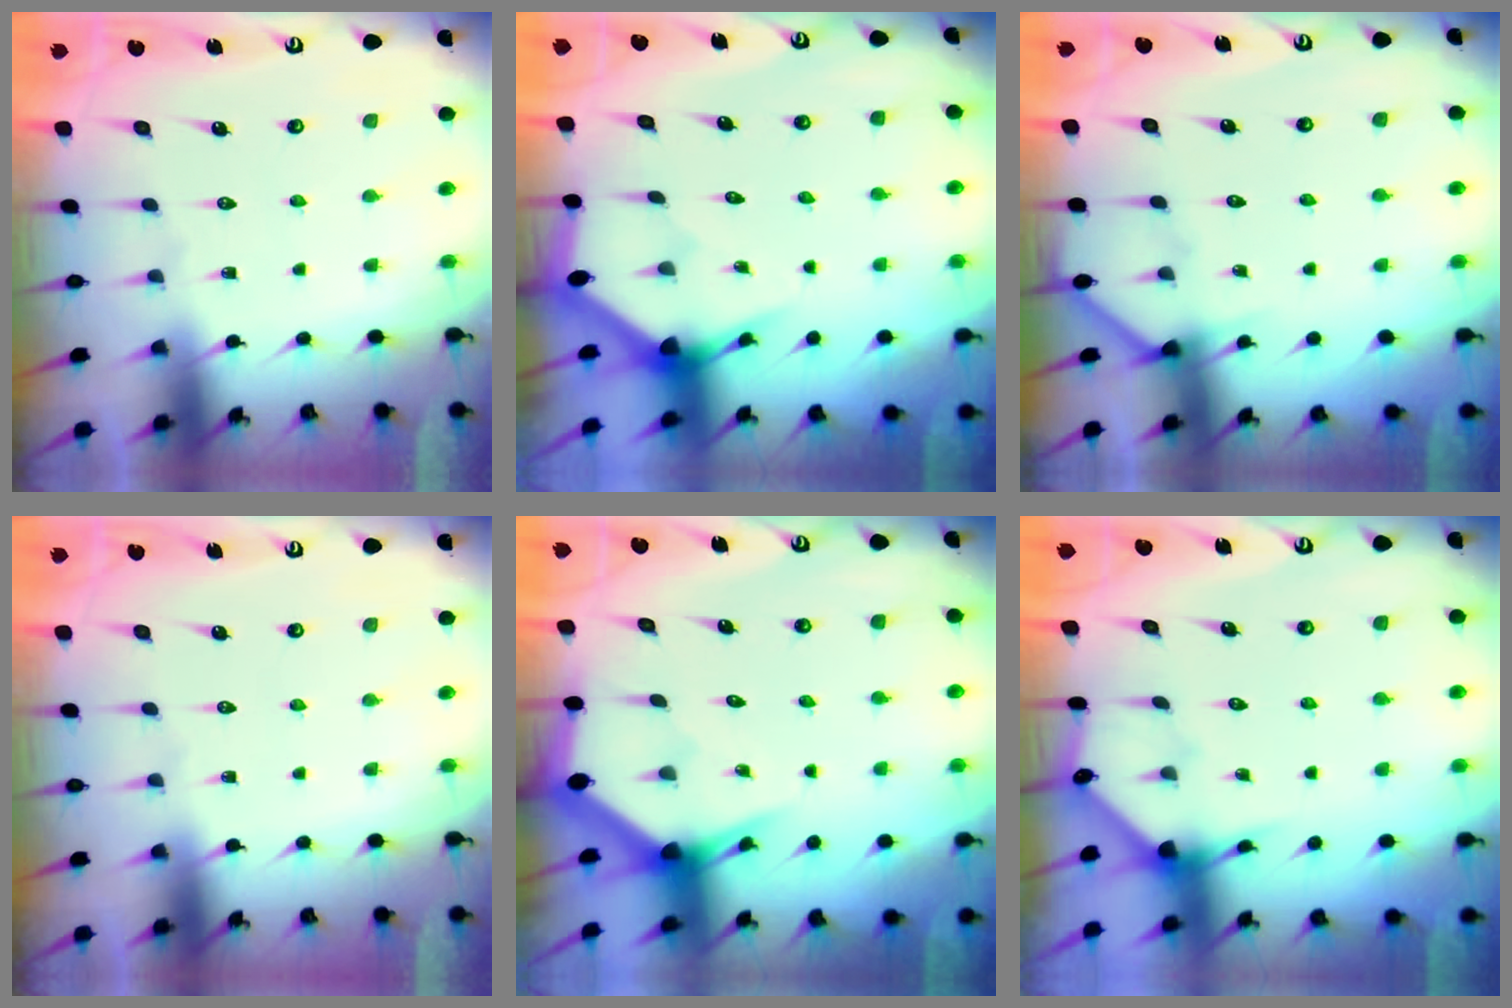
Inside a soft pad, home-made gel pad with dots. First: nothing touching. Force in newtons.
{"total": 3.3, "press": 3.3, "slide": 0.1}
{"total": 3.0, "press": 3.0, "slide": 0.2}
{"total": 0.0}
{"total": 2.9, "press": 2.9, "slide": 0.2}
{"total": 3.1, "press": 3.1, "slide": 0.4}